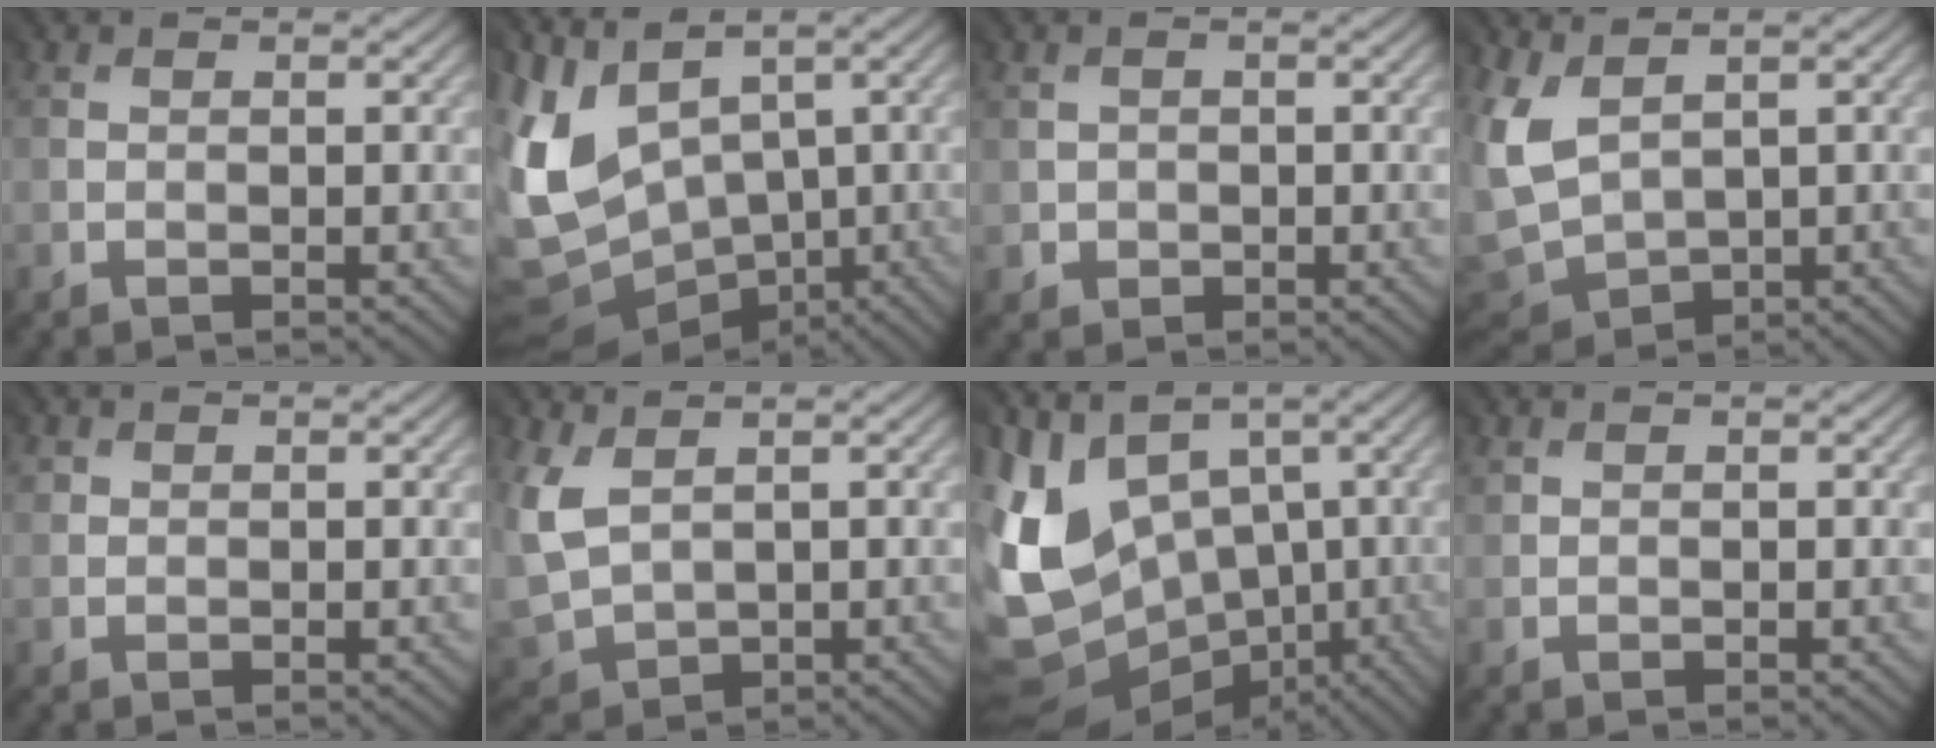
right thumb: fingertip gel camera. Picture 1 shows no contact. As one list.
[{"total": 11.0, "force": [1.9, 8.4, 6.9], "torque": [-0.210, -0.025, 0.049]}, {"total": 1.4, "force": [0.3, 0.8, -1.1], "torque": [0.017, -0.004, 0.004]}, {"total": 6.0, "force": [2.3, 4.3, 3.5], "torque": [-0.145, -0.005, 0.041]}, {"total": 1.4, "force": [1.0, 0.9, -0.3], "torque": [0.008, -0.003, 0.016]}, {"total": 6.0, "force": [2.8, 4.4, 3.0], "torque": [-0.128, -0.007, 0.062]}, {"total": 13.1, "force": [0.4, 10.1, 8.3], "torque": [-0.226, -0.014, 0.020]}, {"total": 1.2, "force": [1.0, 0.7, 0.1], "torque": [-0.003, -0.001, 0.017]}]